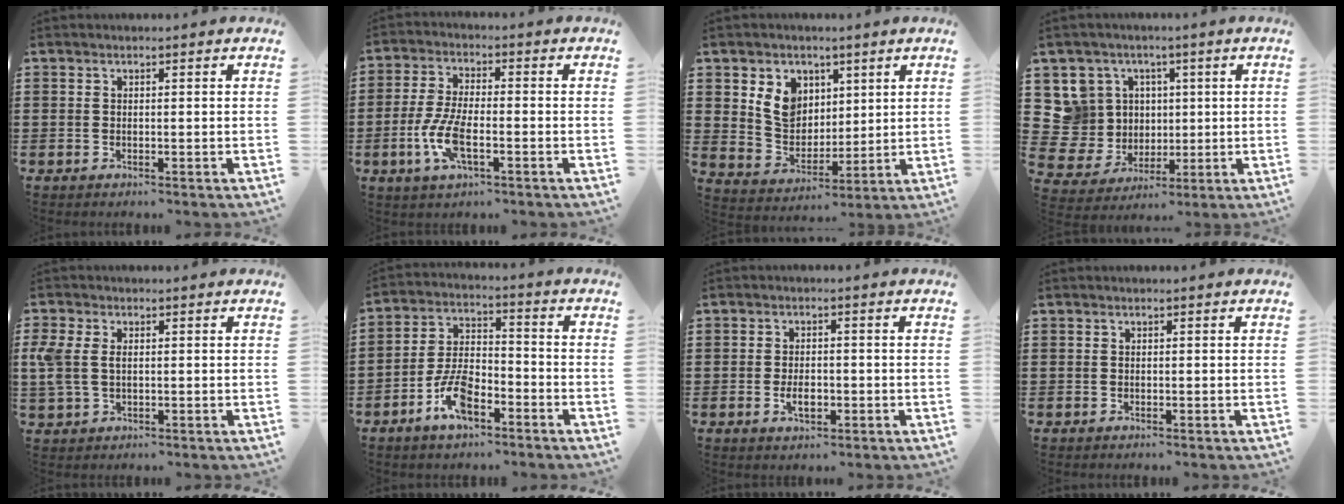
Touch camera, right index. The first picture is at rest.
{"total": 7.3, "force": [-2.4, 2.6, 6.4], "torque": [-0.153, -0.013, -0.050]}
{"total": 7.2, "force": [3.2, 6.0, 2.4], "torque": [-0.068, 0.010, 0.059]}
{"total": 9.9, "force": [2.5, 9.3, 2.2], "torque": [-0.114, -0.008, 0.055]}
{"total": 3.8, "force": [0.4, 2.5, 2.9], "torque": [-0.084, 0.000, 0.000]}
{"total": 8.0, "force": [-4.4, 3.7, 5.7], "torque": [-0.124, 0.009, -0.084]}
{"total": 3.2, "force": [-0.9, 1.5, 2.6], "torque": [-0.040, -0.001, -0.017]}
{"total": 0.0}